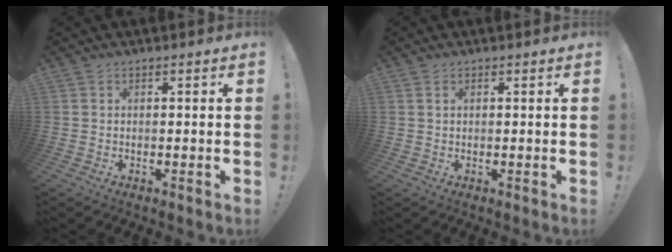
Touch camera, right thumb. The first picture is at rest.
{"total": 1.0, "force": [0.5, 0.6, 0.6], "torque": [-0.007, -0.001, 0.008]}